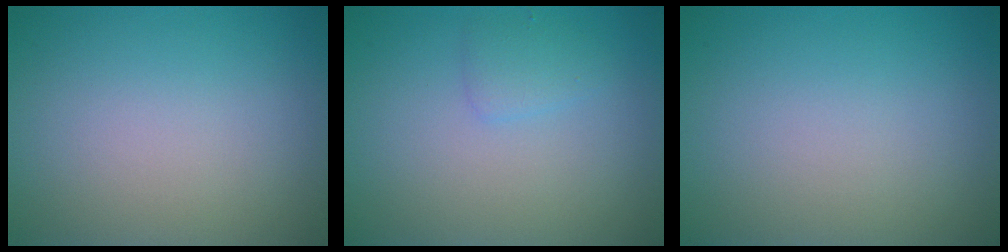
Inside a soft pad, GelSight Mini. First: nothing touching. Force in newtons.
{"total": 1.3, "press": 1.3, "slide": 0.0}
{"total": 0.0}